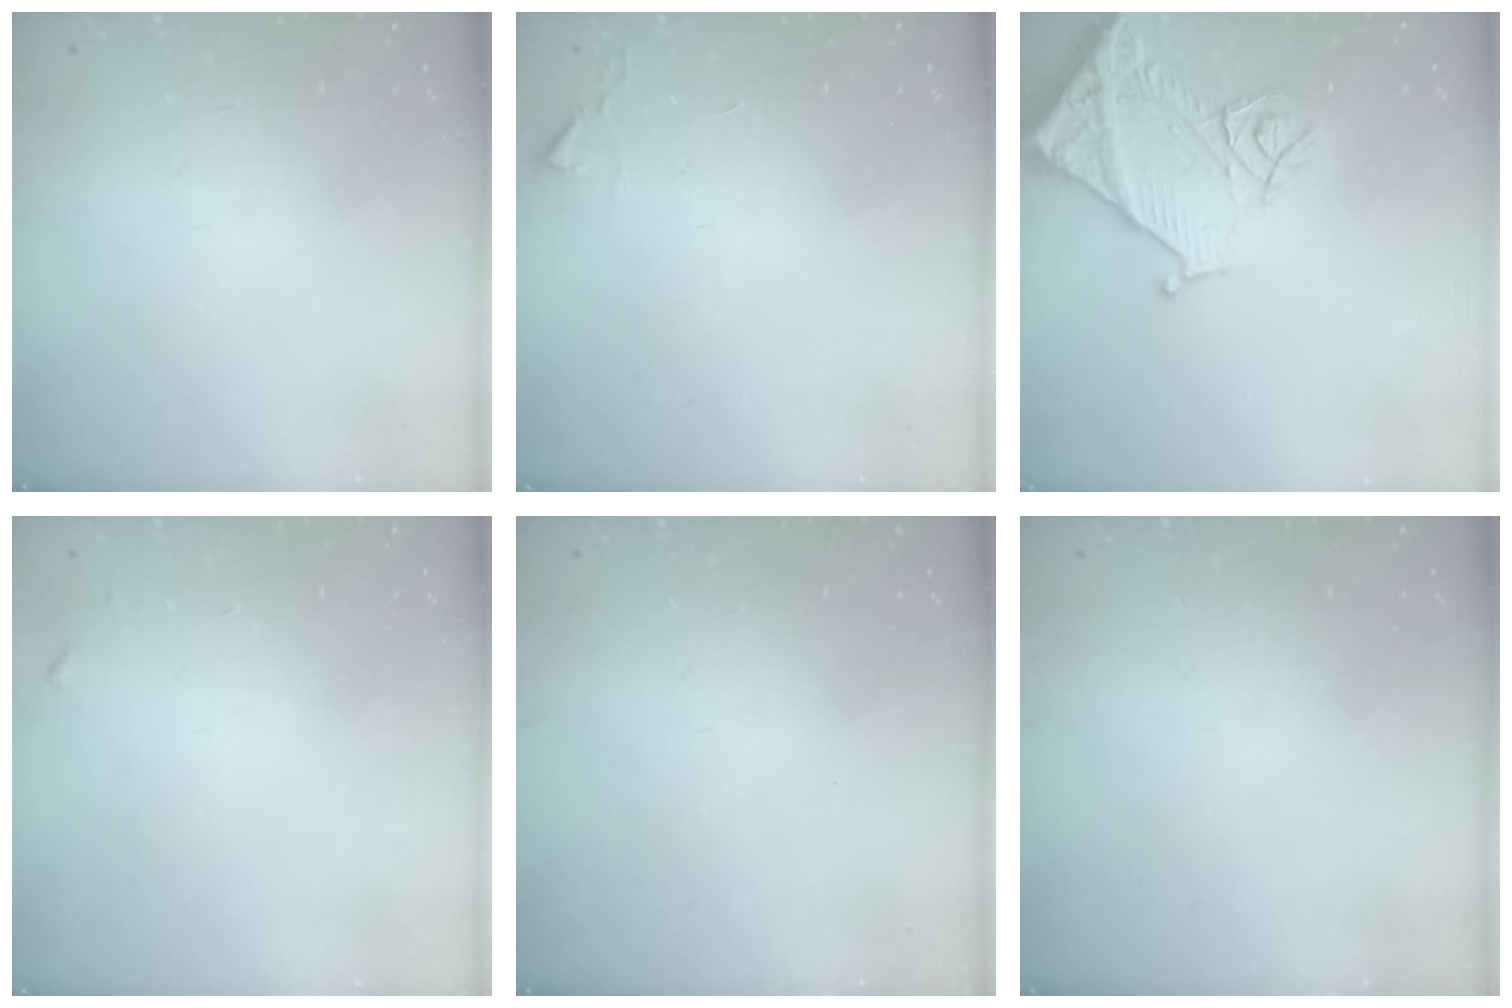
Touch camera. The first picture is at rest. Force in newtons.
{"total": 2.4, "press": 2.4, "slide": 0.3}
{"total": 12.4, "press": 12.3, "slide": 1.6}
{"total": 3.6, "press": 3.6, "slide": 0.2}
{"total": 0.0}
{"total": 0.0}